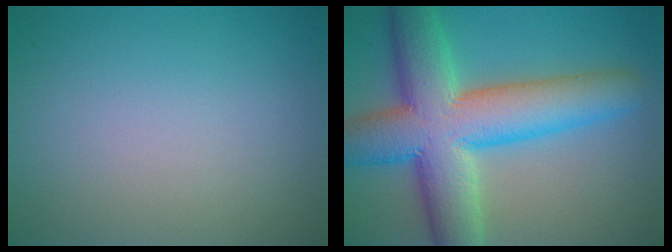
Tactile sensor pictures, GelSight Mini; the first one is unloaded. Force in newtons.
{"total": 12.1, "press": 12.1, "slide": 0.4}